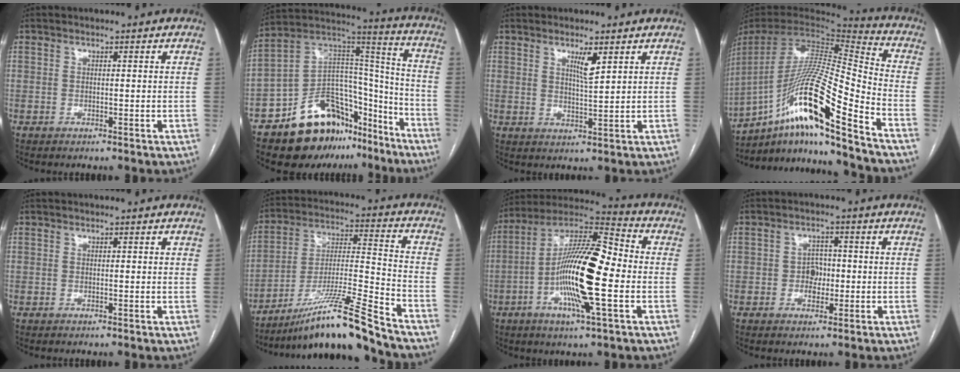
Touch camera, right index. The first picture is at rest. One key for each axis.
{"total": 21.3, "fx": -14.6, "fy": 11.2, "fz": 10.7, "tx": -0.176, "ty": 0.072, "tz": -0.235}
{"total": 3.4, "fx": 1.9, "fy": 0.2, "fz": 2.9, "tx": -0.054, "ty": -0.007, "tz": 0.035}
{"total": 21.4, "fx": -13.4, "fy": 0.0, "fz": 16.7, "tx": -0.328, "ty": -0.008, "tz": -0.250}
{"total": 0.6, "fx": 0.3, "fy": 0.2, "fz": 0.5, "tx": -0.009, "ty": 0.001, "tz": 0.002}
{"total": 15.4, "fx": -12.6, "fy": -1.9, "fz": 8.6, "tx": -0.156, "ty": 0.000, "tz": -0.222}
{"total": 18.2, "fx": -3.1, "fy": 2.6, "fz": 17.8, "tx": -0.329, "ty": 0.007, "tz": -0.062}
{"total": 3.3, "fx": -0.5, "fy": 2.6, "fz": 2.1, "tx": -0.024, "ty": 0.007, "tz": -0.007}